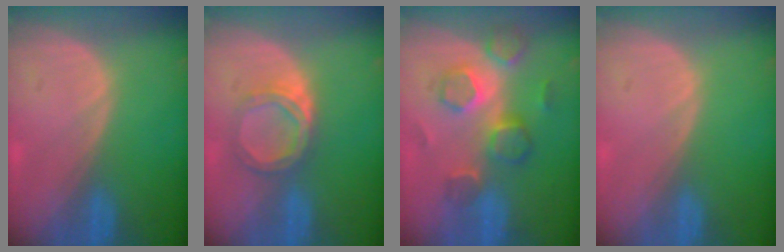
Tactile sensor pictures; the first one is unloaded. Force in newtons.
{"total": 4.8, "press": 4.6, "slide": 1.3}
{"total": 9.0, "press": 7.8, "slide": 4.4}
{"total": 0.0}